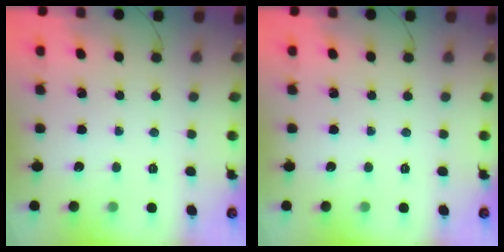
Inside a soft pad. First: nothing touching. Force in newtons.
{"total": 0.0}